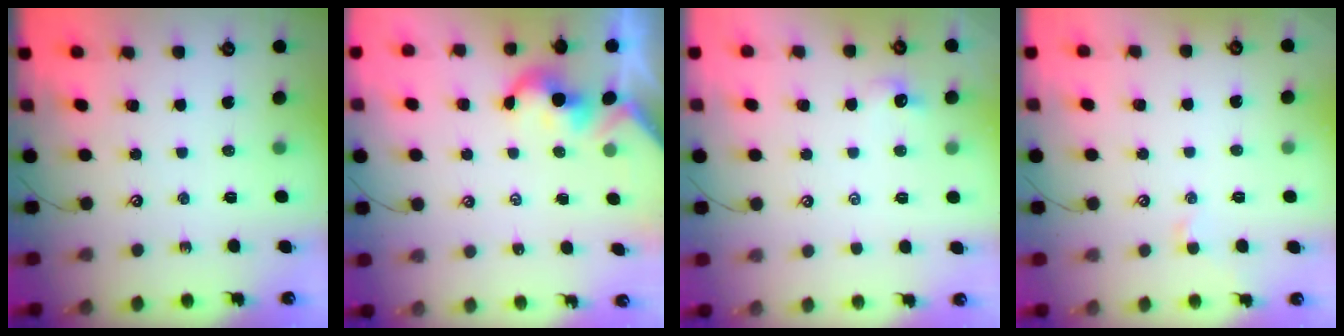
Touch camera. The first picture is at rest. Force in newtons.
{"total": 2.2, "press": 2.1, "slide": 0.3}
{"total": 1.0, "press": 0.9, "slide": 0.5}
{"total": 0.0}